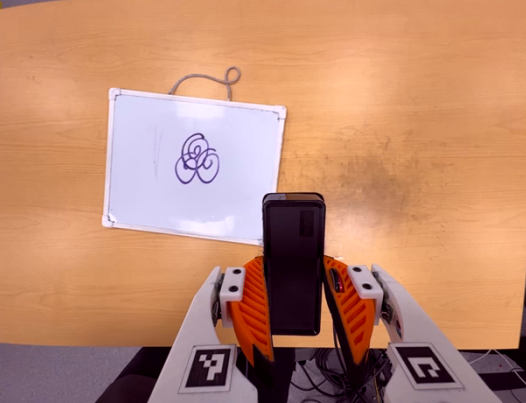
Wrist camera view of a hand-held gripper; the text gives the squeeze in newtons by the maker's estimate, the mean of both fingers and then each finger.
{"total": 4.0, "left": 2.7, "right": 5.2}